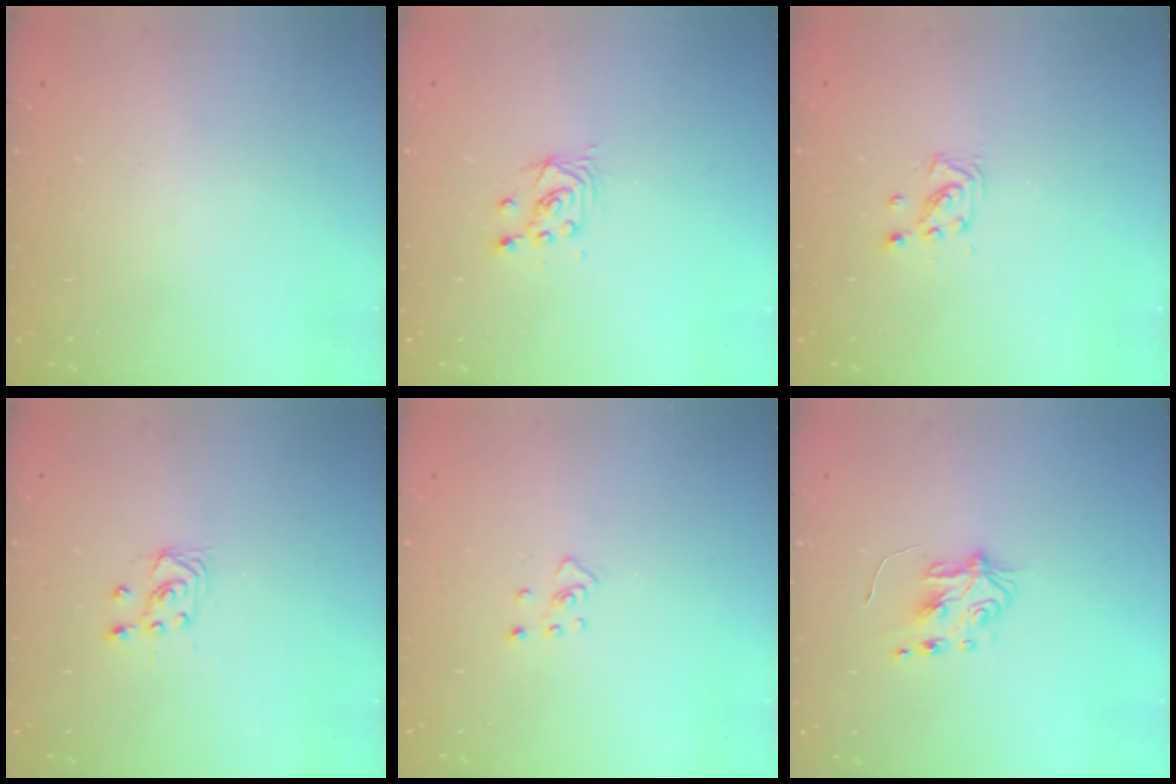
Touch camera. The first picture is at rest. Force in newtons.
{"total": 2.6, "press": 2.6, "slide": 0.1}
{"total": 2.9, "press": 2.9, "slide": 0.3}
{"total": 2.9, "press": 2.7, "slide": 1.0}
{"total": 2.4, "press": 2.3, "slide": 0.4}
{"total": 5.8, "press": 5.8, "slide": 0.6}